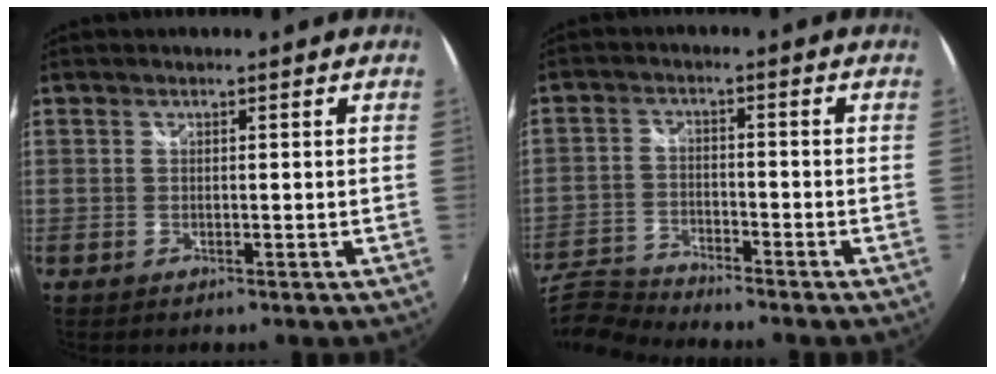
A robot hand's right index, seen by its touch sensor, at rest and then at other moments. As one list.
[{"total": 9.2, "force": [-8.8, 1.2, 2.3], "torque": [-0.069, -0.007, -0.176]}]